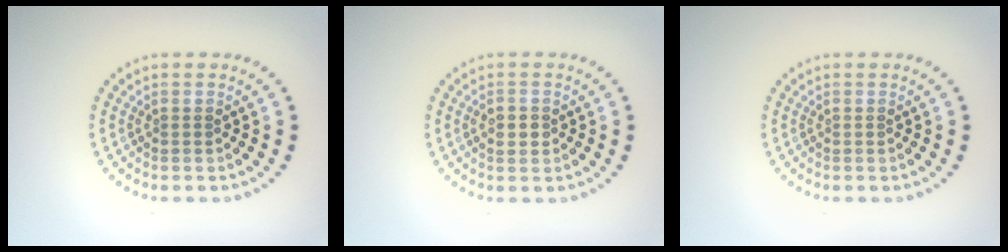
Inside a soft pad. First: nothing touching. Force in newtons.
{"total": 1.5, "press": 1.5, "slide": 0.0}
{"total": 0.0}